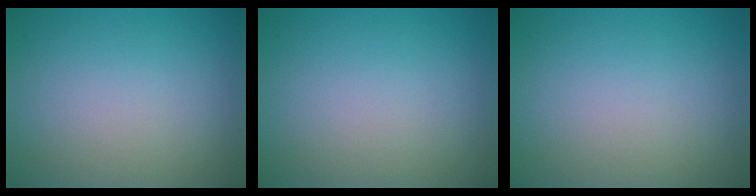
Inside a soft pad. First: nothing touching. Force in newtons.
{"total": 0.0}
{"total": 0.0}